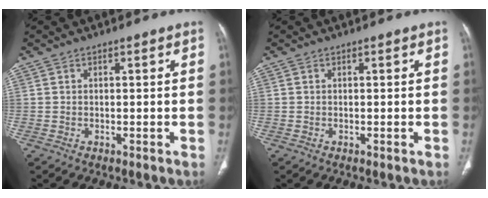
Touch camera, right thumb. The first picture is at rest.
{"total": 0.0}